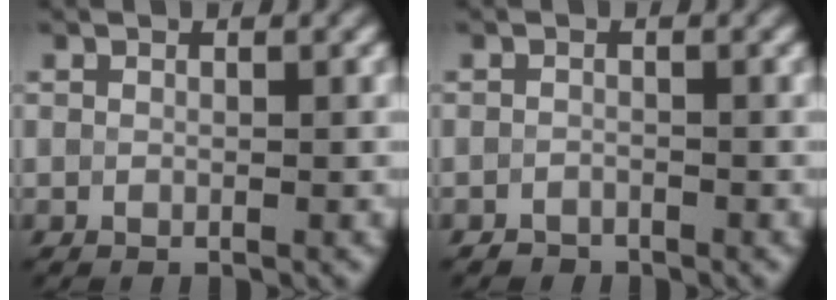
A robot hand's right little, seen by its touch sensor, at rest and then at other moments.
{"total": 1.0, "force": [-0.9, 0.4, -0.1], "torque": [0.004, 0.004, -0.017]}